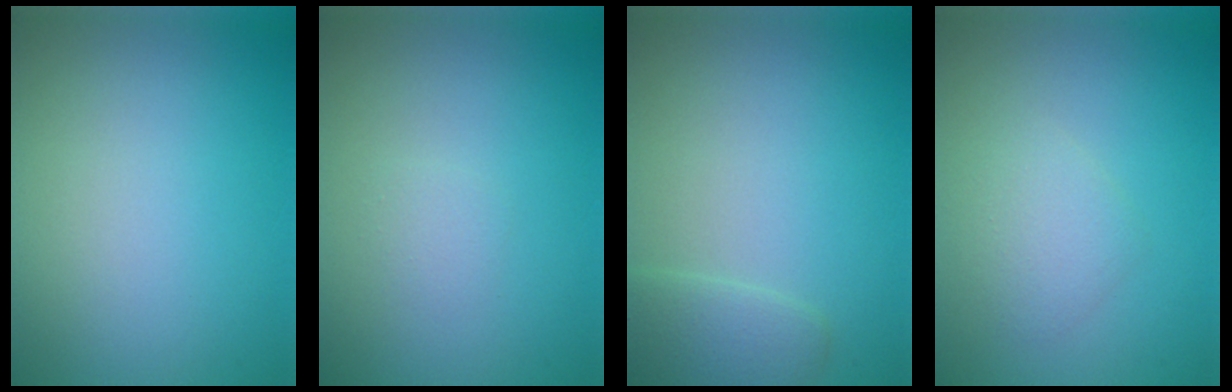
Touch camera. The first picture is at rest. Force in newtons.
{"total": 0.7, "press": 0.7, "slide": 0.0}
{"total": 2.1, "press": 2.0, "slide": 0.1}
{"total": 2.1, "press": 2.1, "slide": 0.0}